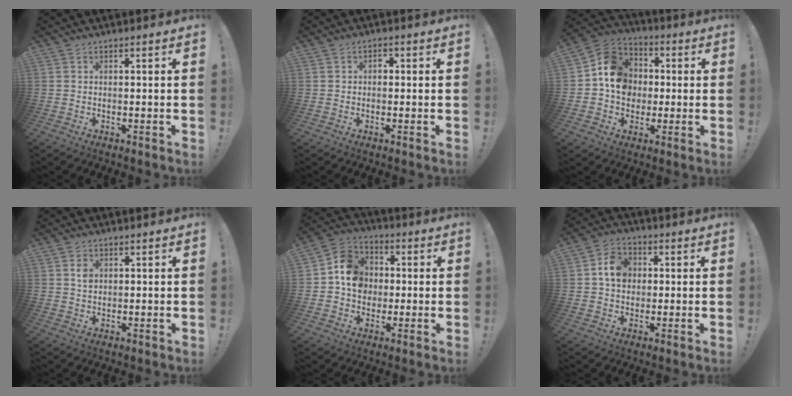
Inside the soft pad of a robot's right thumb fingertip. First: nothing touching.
{"total": 1.6, "force": [-0.3, 1.3, 0.9], "torque": [-0.018, 0.004, -0.008]}
{"total": 13.9, "force": [0.7, 12.2, 6.6], "torque": [-0.094, 0.018, 0.021]}
{"total": 2.3, "force": [0.5, 1.7, 1.5], "torque": [-0.013, -0.004, 0.004]}
{"total": 11.9, "force": [0.4, 10.6, 5.5], "torque": [-0.075, 0.014, 0.014]}
{"total": 8.4, "force": [1.0, 6.8, 4.8], "torque": [-0.074, 0.015, 0.022]}